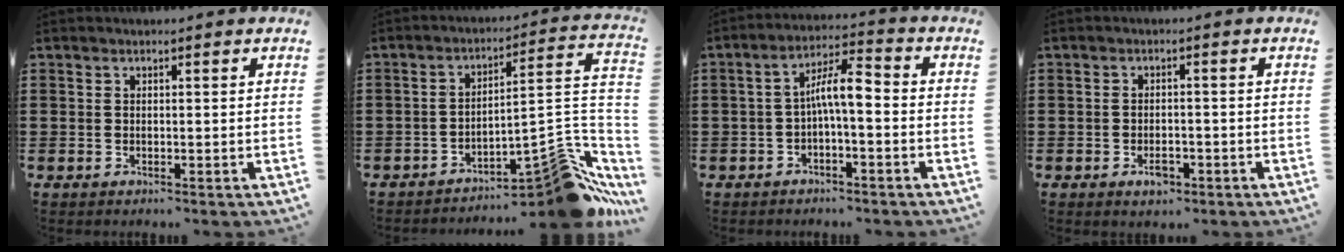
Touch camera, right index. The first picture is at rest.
{"total": 10.1, "force": [-7.7, 3.3, 5.6], "torque": [-0.055, 0.008, -0.143]}
{"total": 6.7, "force": [-0.6, 1.9, 6.4], "torque": [-0.127, 0.011, -0.016]}
{"total": 2.5, "force": [-1.4, 1.3, 1.6], "torque": [-0.032, 0.002, -0.028]}